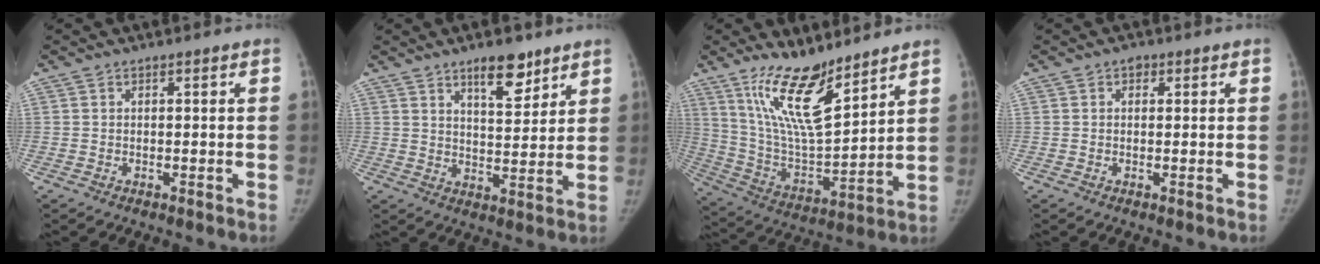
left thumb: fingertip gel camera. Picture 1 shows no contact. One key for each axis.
{"total": 8.4, "fx": 5.8, "fy": 3.2, "fz": 5.2, "tx": -0.055, "ty": -0.040, "tz": 0.092}
{"total": 16.1, "fx": 11.3, "fy": 4.5, "fz": 10.5, "tx": -0.166, "ty": -0.077, "tz": 0.225}
{"total": 1.3, "fx": 0.5, "fy": 1.0, "fz": 0.6, "tx": 0.002, "ty": 0.001, "tz": 0.003}